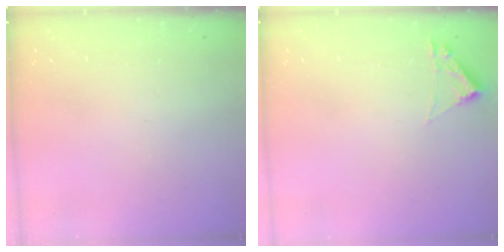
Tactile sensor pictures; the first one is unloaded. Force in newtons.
{"total": 1.8, "press": 1.8, "slide": 0.2}